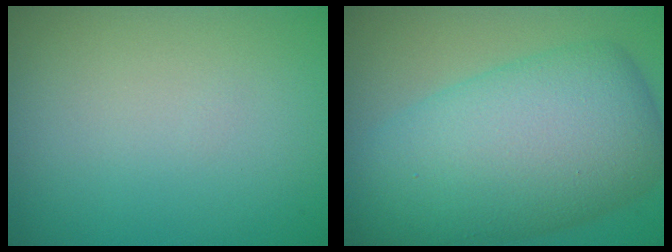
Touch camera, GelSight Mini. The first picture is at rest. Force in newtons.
{"total": 11.7, "press": 11.7, "slide": 0.3}